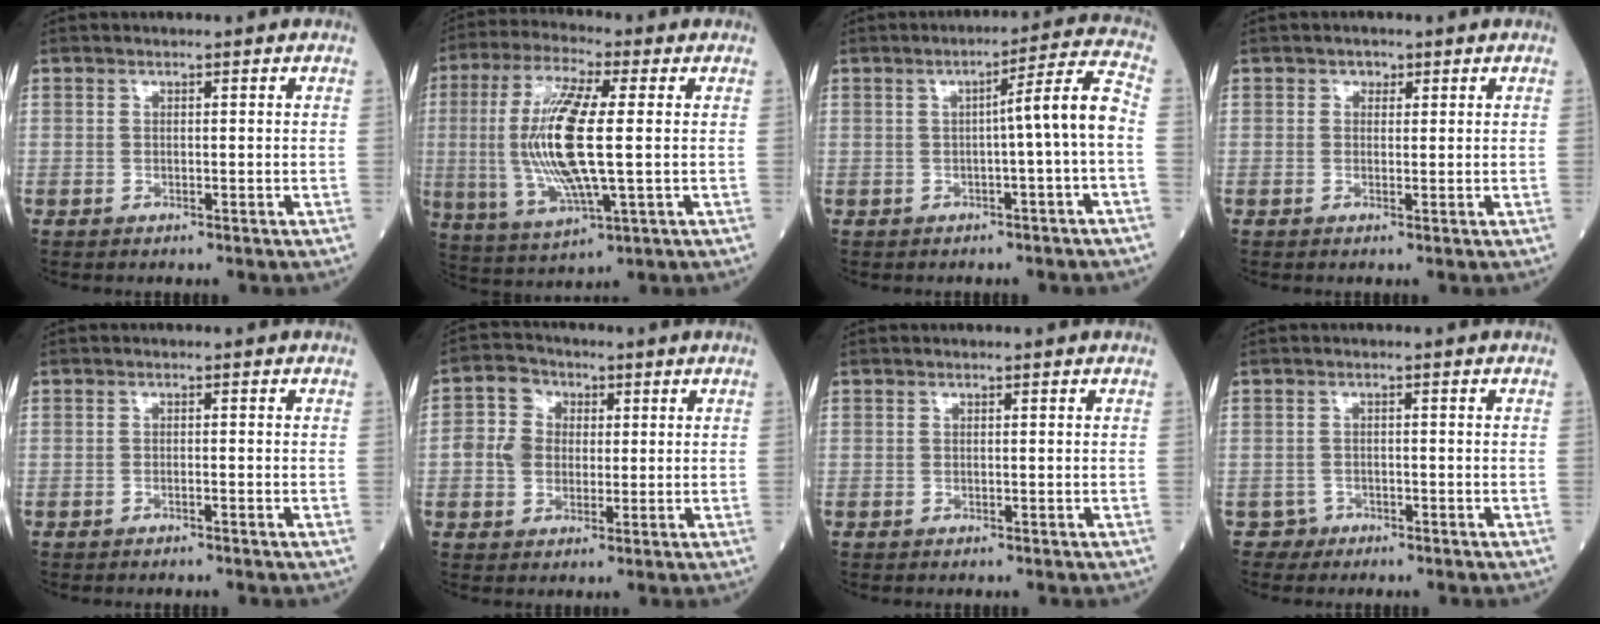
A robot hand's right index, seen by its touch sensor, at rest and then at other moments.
{"total": 14.7, "force": [0.4, 2.4, 14.5], "torque": [-0.310, -0.005, 0.009]}
{"total": 6.5, "force": [-0.9, -1.1, 6.3], "torque": [-0.092, 0.016, -0.010]}
{"total": 1.0, "force": [0.6, 0.8, 0.3], "torque": [-0.003, 0.001, 0.008]}
{"total": 0.5, "force": [-0.4, -0.2, 0.3], "torque": [-0.010, 0.002, -0.007]}
{"total": 6.2, "force": [0.7, 5.3, 3.3], "torque": [-0.081, 0.026, 0.014]}
{"total": 0.0}
{"total": 1.5, "force": [-1.1, 0.9, -0.7], "torque": [0.013, 0.005, -0.018]}